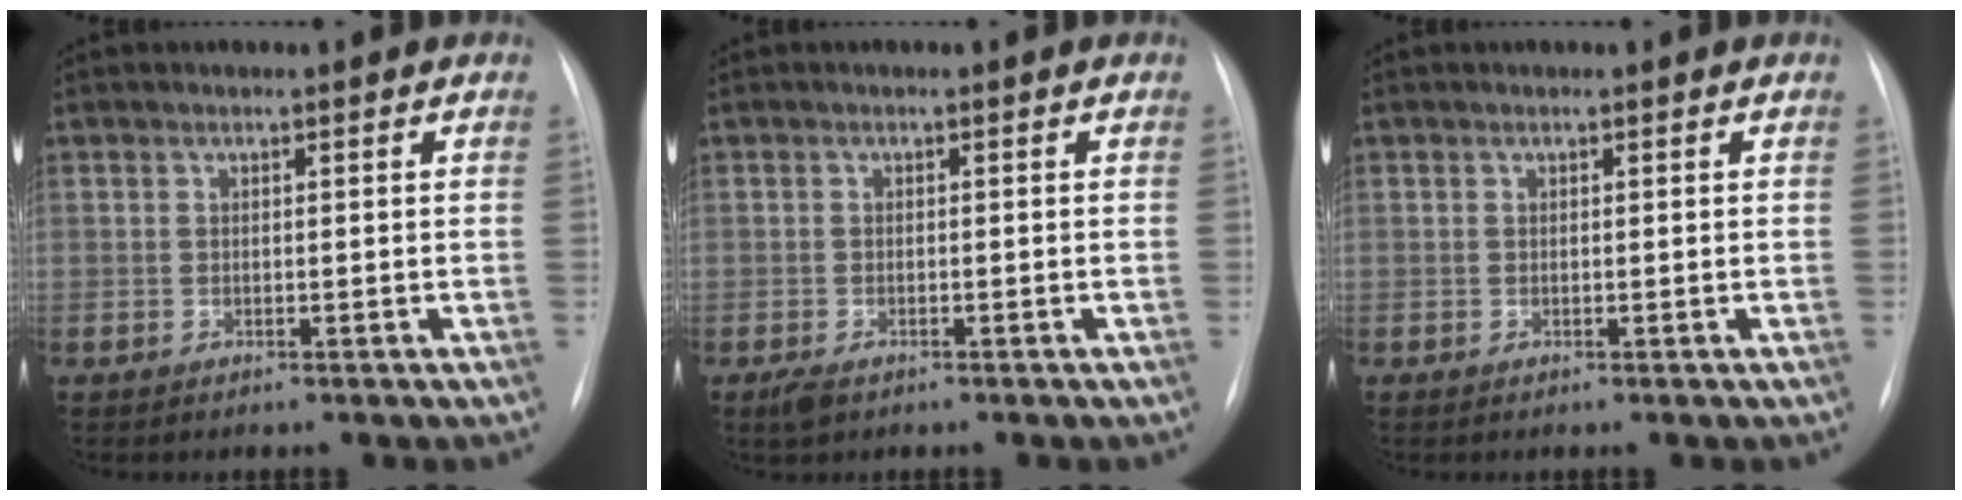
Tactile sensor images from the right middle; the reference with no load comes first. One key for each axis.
{"total": 2.0, "fx": -1.3, "fy": 1.0, "fz": 1.3, "tx": -0.029, "ty": -0.003, "tz": -0.018}
{"total": 0.0}